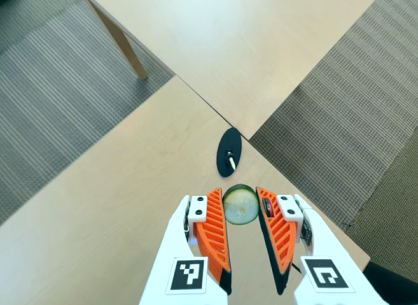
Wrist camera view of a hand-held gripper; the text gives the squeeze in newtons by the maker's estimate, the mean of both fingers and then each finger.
{"total": 7.5, "left": 7.8, "right": 7.1}